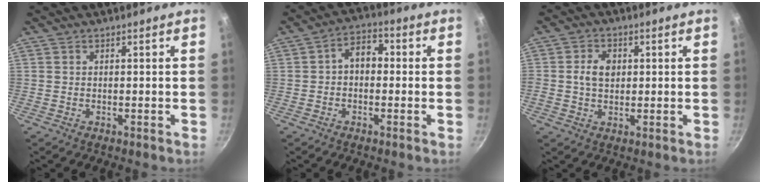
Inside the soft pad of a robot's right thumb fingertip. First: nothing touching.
{"total": 5.6, "force": [-0.1, 3.9, 3.9], "torque": [-0.038, 0.018, -0.014]}
{"total": 5.1, "force": [0.6, 3.7, 3.4], "torque": [-0.045, 0.004, 0.005]}